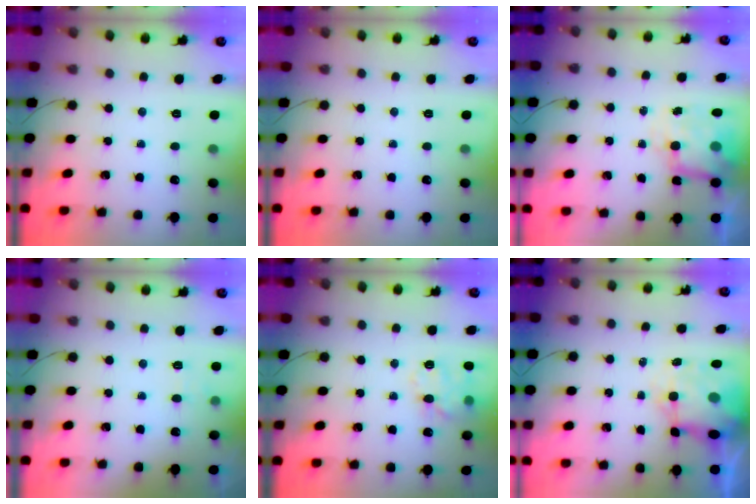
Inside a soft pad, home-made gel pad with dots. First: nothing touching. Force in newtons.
{"total": 0.0}
{"total": 7.7, "press": 7.6, "slide": 0.8}
{"total": 3.6, "press": 3.0, "slide": 2.0}
{"total": 12.0, "press": 11.9, "slide": 1.4}
{"total": 8.4, "press": 8.0, "slide": 2.5}